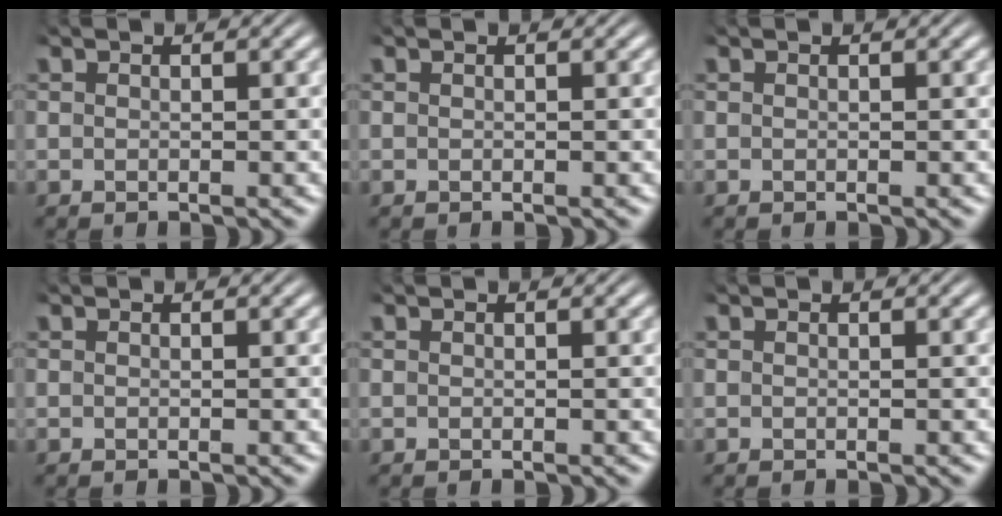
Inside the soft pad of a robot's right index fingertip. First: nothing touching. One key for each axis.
{"total": 0.0}
{"total": 0.0}
{"total": 0.0}
{"total": 0.0}
{"total": 0.0}